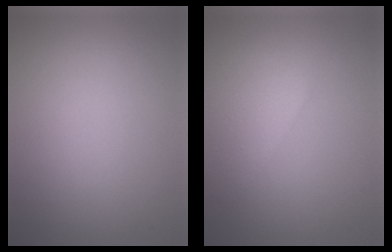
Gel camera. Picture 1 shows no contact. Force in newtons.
{"total": 3.5, "press": 3.5, "slide": 0.1}